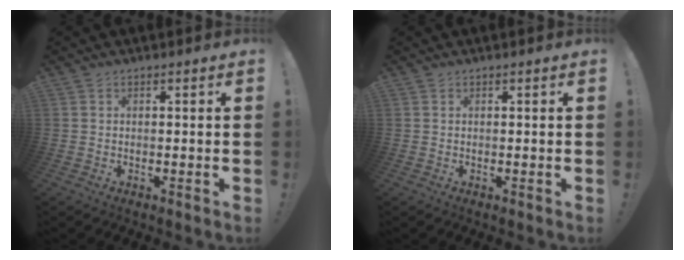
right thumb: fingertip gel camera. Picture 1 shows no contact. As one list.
[{"total": 0.0}]